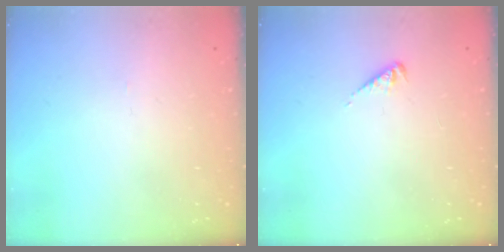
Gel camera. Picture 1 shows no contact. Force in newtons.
{"total": 2.6, "press": 2.5, "slide": 0.5}